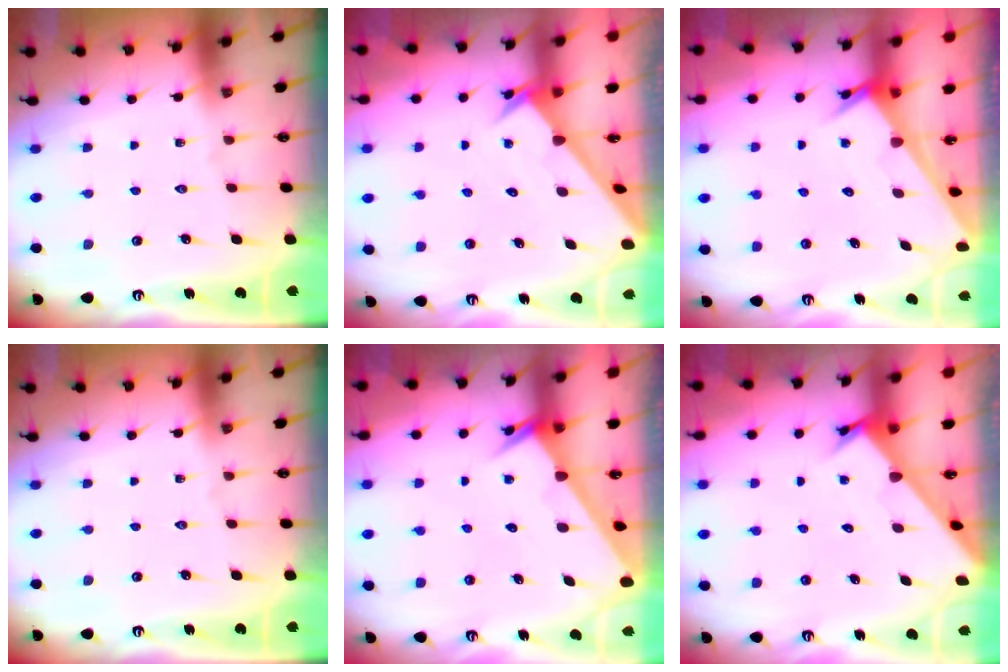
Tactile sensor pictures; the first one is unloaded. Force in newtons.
{"total": 2.5, "press": 2.5, "slide": 0.2}
{"total": 2.4, "press": 2.4, "slide": 0.1}
{"total": 0.0}
{"total": 2.2, "press": 2.2, "slide": 0.1}
{"total": 2.3, "press": 2.3, "slide": 0.1}